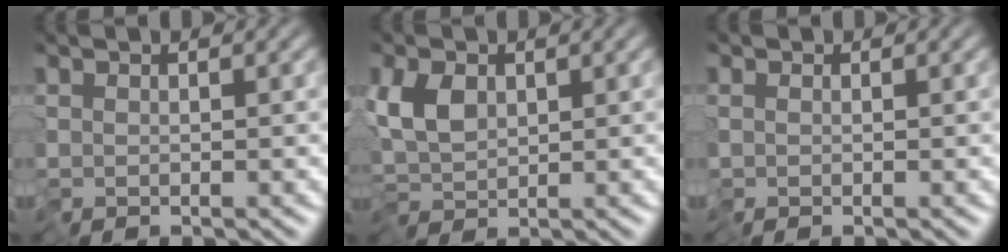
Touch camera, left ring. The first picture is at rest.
{"total": 3.3, "force": [-0.2, 2.2, 2.5], "torque": [-0.051, 0.004, -0.012]}
{"total": 0.7, "force": [0.0, 0.7, 0.2], "torque": [-0.006, 0.000, -0.003]}